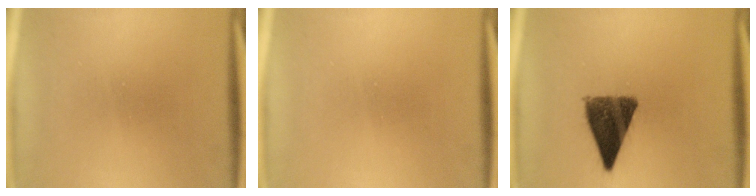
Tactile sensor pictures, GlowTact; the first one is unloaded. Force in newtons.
{"total": 0.0}
{"total": 10.3}